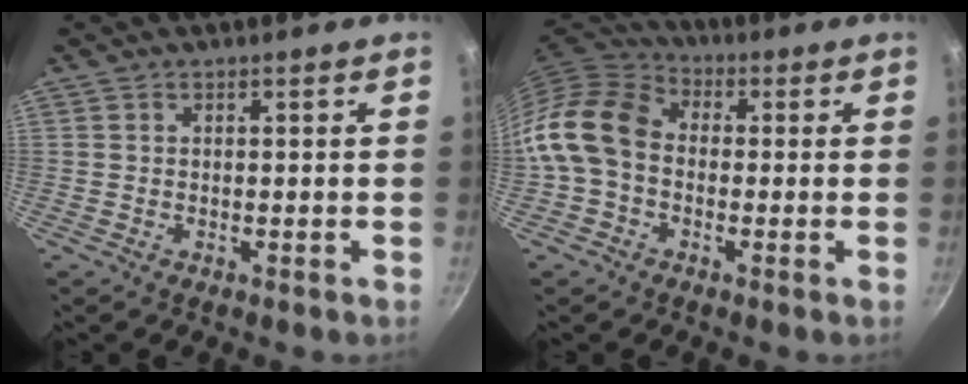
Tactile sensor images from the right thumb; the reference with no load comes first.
{"total": 12.9, "force": [-1.3, 9.8, 8.3], "torque": [-0.141, 0.034, -0.046]}